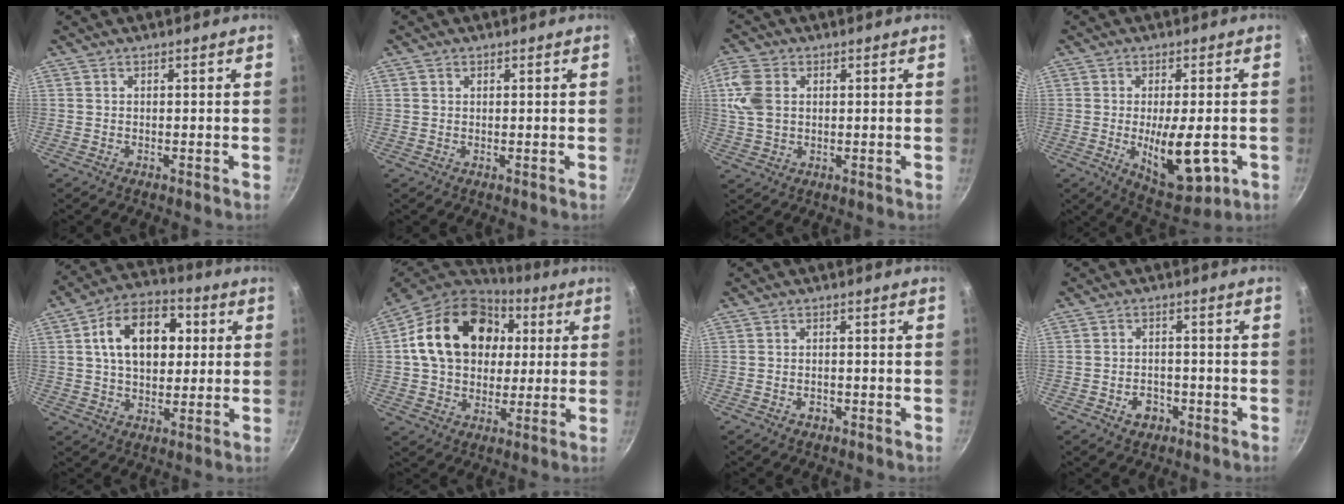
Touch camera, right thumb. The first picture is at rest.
{"total": 1.0, "force": [0.4, 0.8, 0.3], "torque": [-0.003, 0.002, 0.005]}
{"total": 7.4, "force": [1.5, 5.2, 5.0], "torque": [-0.102, 0.004, 0.027]}
{"total": 12.9, "force": [-2.8, 5.2, 11.4], "torque": [-0.150, -0.006, -0.029]}
{"total": 15.8, "force": [3.3, 10.5, 11.3], "torque": [-0.146, 0.016, 0.042]}
{"total": 22.0, "force": [4.7, 16.6, 13.8], "torque": [-0.217, 0.018, 0.075]}
{"total": 1.8, "force": [-0.8, 1.3, 0.9], "torque": [-0.013, 0.006, -0.012]}
{"total": 4.3, "force": [-1.9, 3.3, 2.1], "torque": [-0.020, 0.019, -0.026]}